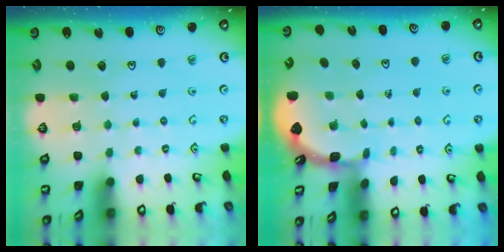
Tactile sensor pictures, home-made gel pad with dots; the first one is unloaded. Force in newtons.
{"total": 1.6, "press": 1.6, "slide": 0.2}